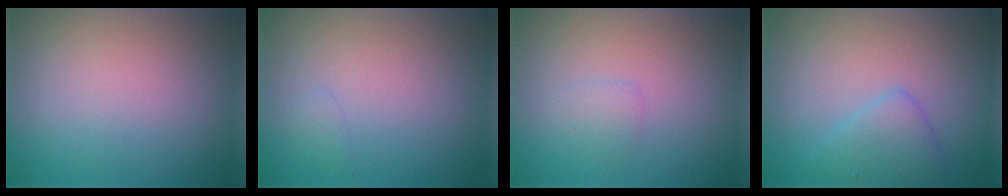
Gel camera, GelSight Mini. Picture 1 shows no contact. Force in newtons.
{"total": 0.6, "press": 0.6, "slide": 0.1}
{"total": 1.0, "press": 1.0, "slide": 0.0}
{"total": 2.5, "press": 2.5, "slide": 0.1}